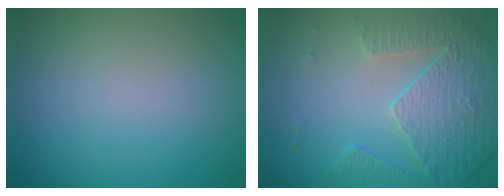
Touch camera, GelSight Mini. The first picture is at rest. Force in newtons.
{"total": 5.0, "press": 3.5, "slide": 3.6}